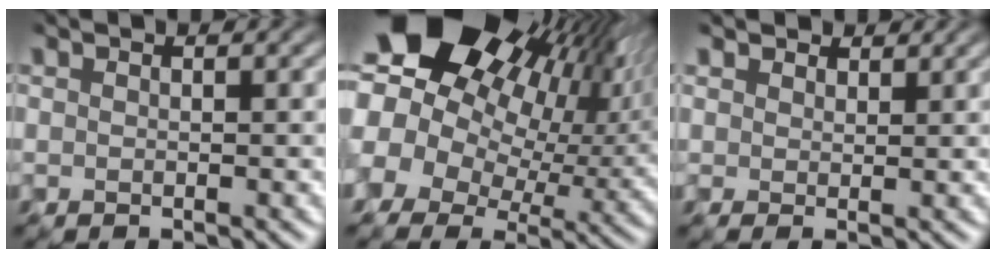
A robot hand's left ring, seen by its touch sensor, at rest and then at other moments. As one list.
[{"total": 17.2, "force": [5.8, 11.6, 11.2], "torque": [-0.178, 0.028, 0.101]}, {"total": 1.7, "force": [1.2, 1.0, 0.5], "torque": [-0.010, -0.002, 0.018]}]